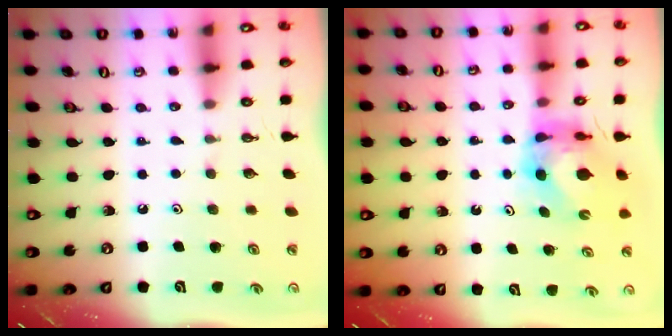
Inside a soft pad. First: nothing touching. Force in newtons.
{"total": 6.4, "press": 6.4, "slide": 0.6}